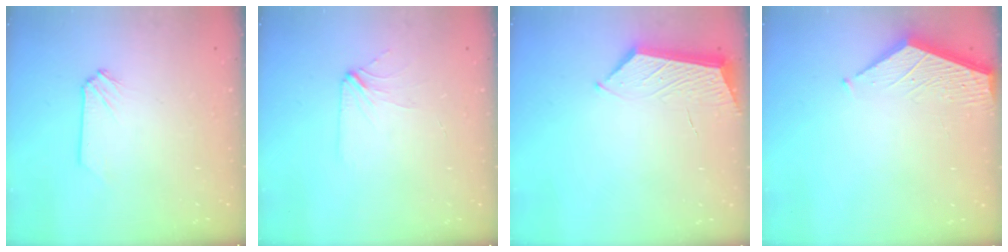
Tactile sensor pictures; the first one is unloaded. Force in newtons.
{"total": 3.8, "press": 3.7, "slide": 0.5}
{"total": 5.4, "press": 5.4, "slide": 0.7}
{"total": 3.3, "press": 3.3, "slide": 0.4}